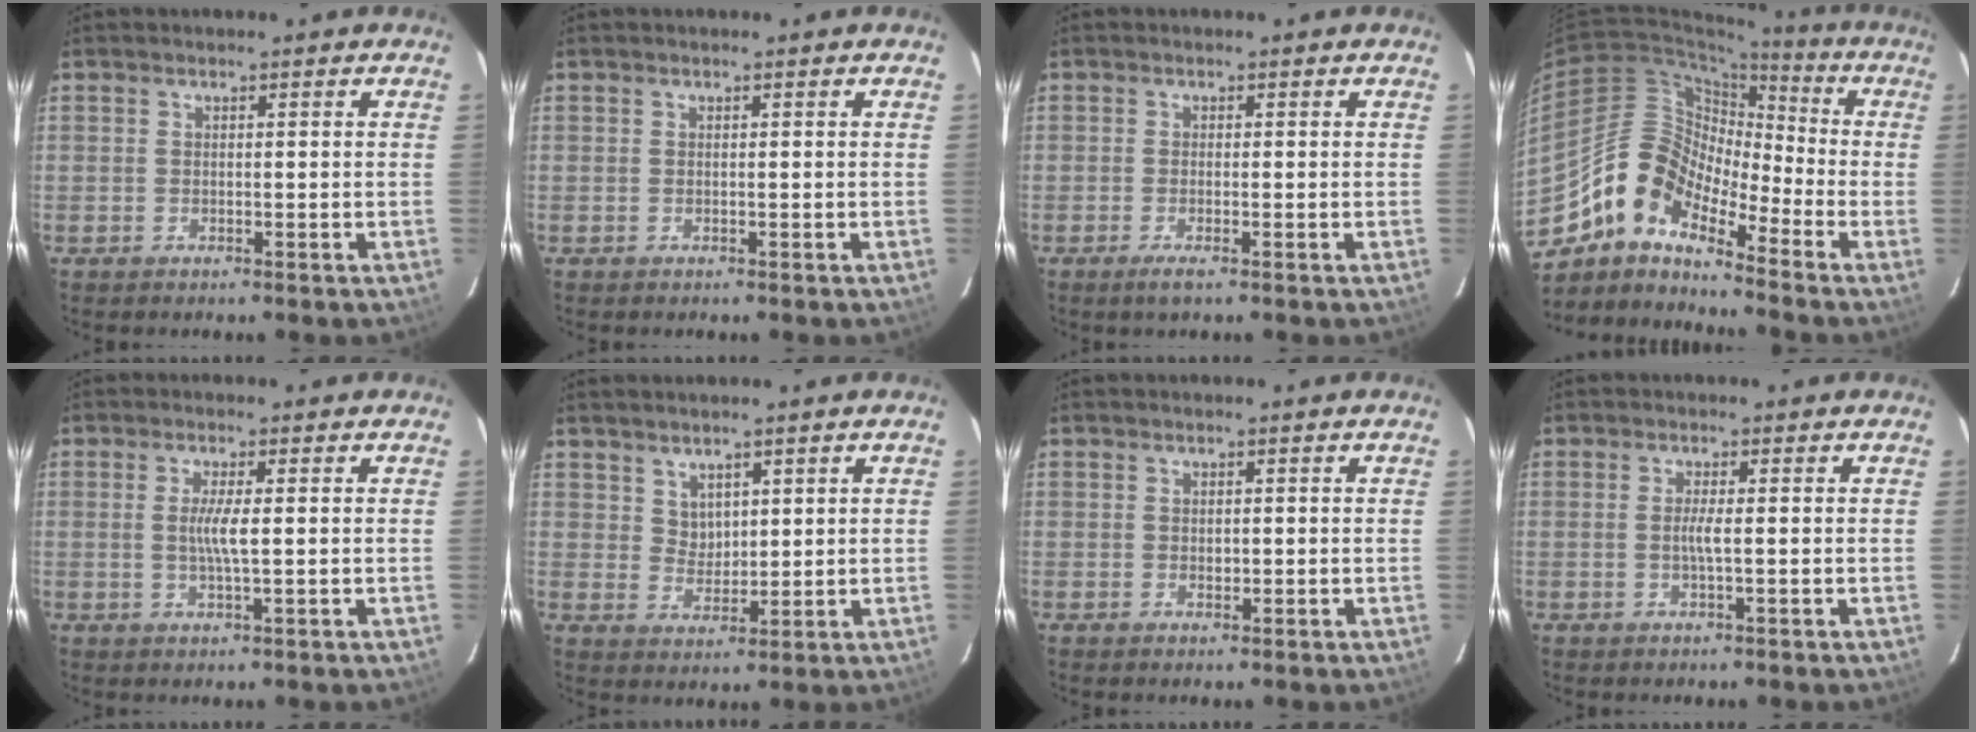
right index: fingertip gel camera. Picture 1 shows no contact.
{"total": 0.0}
{"total": 2.0, "force": [-1.1, -0.2, 1.6], "torque": [-0.032, -0.007, -0.021]}
{"total": 12.3, "force": [-9.1, 4.9, 6.6], "torque": [-0.107, 0.015, -0.192]}
{"total": 3.4, "force": [0.0, 0.0, 3.4], "torque": [-0.066, -0.005, -0.001]}
{"total": 3.6, "force": [2.4, 2.5, 1.0], "torque": [-0.011, 0.004, 0.052]}
{"total": 0.9, "force": [0.0, 0.7, 0.6], "torque": [-0.007, 0.002, 0.000]}
{"total": 1.8, "force": [-0.3, -0.4, 1.7], "torque": [-0.033, -0.002, -0.007]}